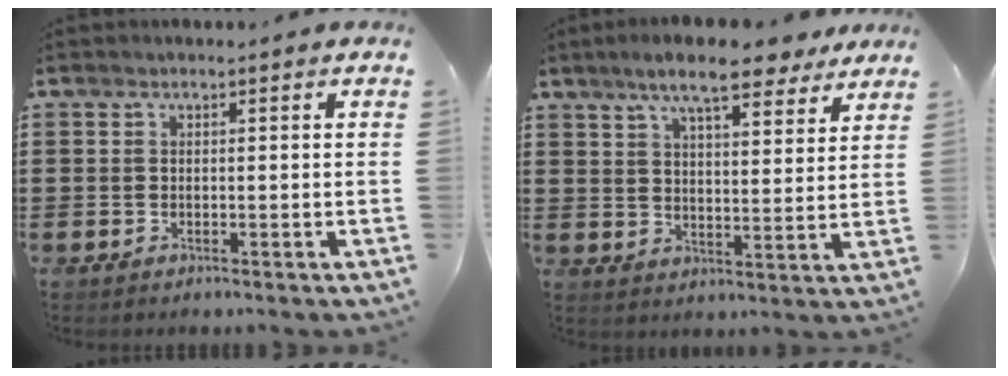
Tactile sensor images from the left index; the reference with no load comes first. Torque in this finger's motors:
{"motor_torque": [2.14, 0.00, 0.81, 0.21]}